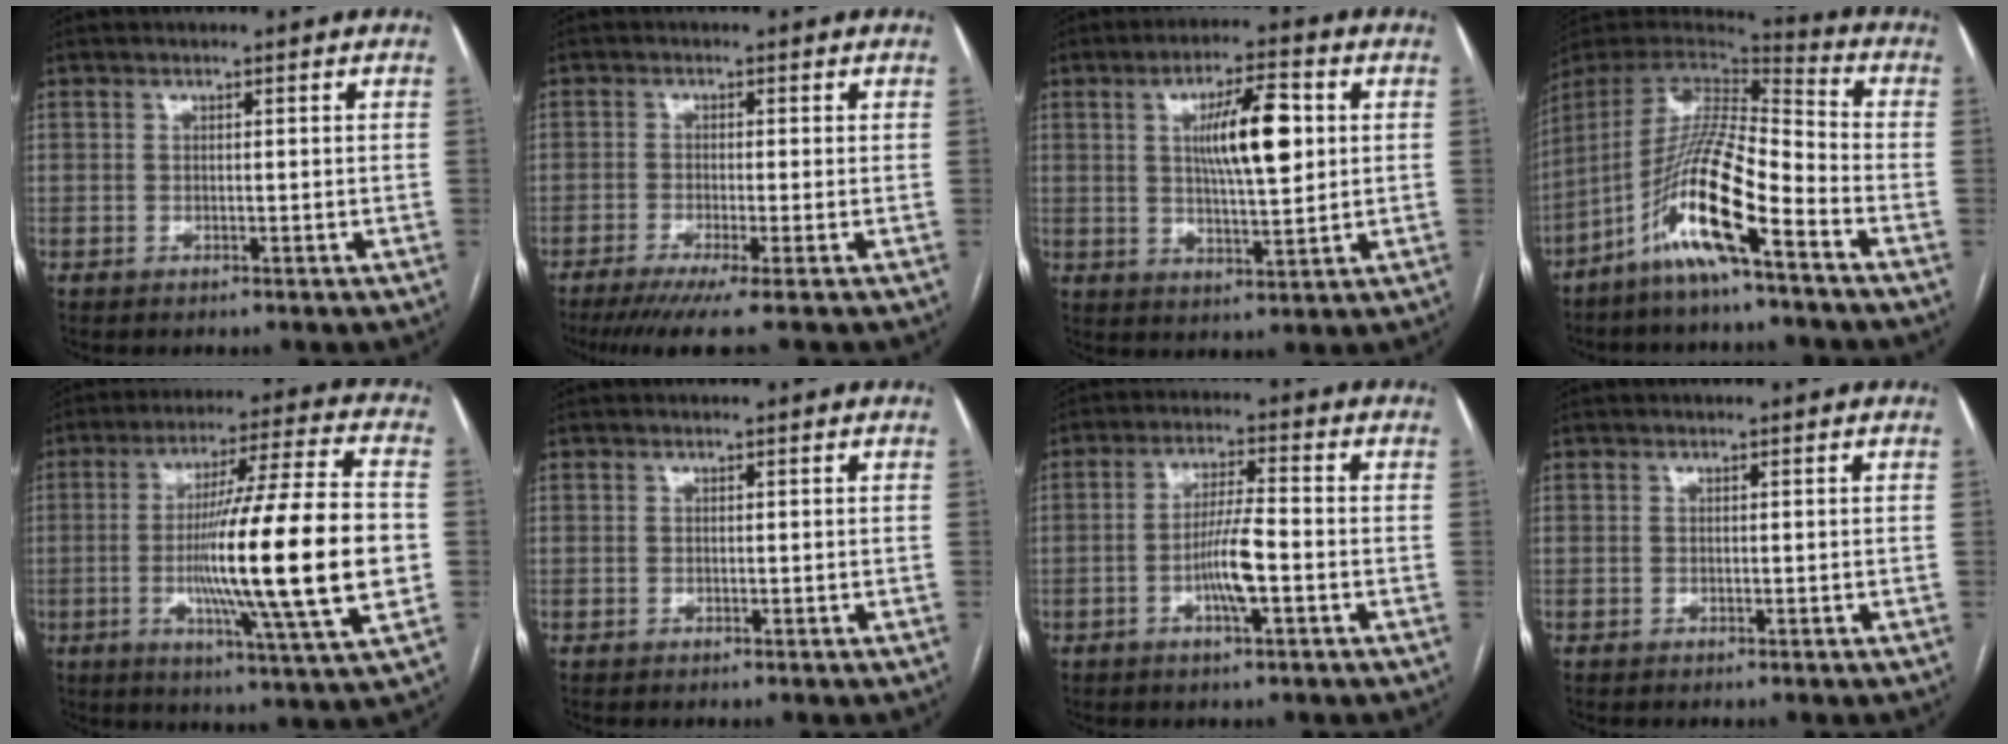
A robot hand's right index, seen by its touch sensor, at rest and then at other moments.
{"total": 6.0, "force": [-4.4, -0.9, 4.1], "torque": [-0.055, -0.016, -0.074]}
{"total": 10.3, "force": [2.2, 2.1, 9.9], "torque": [-0.170, 0.006, 0.038]}
{"total": 15.7, "force": [-8.4, 1.1, 13.1], "torque": [-0.263, -0.011, -0.163]}
{"total": 22.5, "force": [-2.6, -0.2, 22.3], "torque": [-0.347, -0.007, -0.052]}
{"total": 0.0}
{"total": 6.6, "force": [-2.0, 0.5, 6.3], "torque": [-0.125, 0.001, -0.037]}
{"total": 0.0}